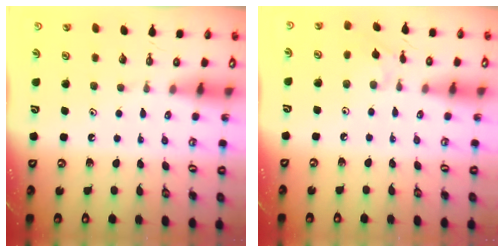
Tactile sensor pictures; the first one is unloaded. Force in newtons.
{"total": 3.3, "press": 3.3, "slide": 0.4}